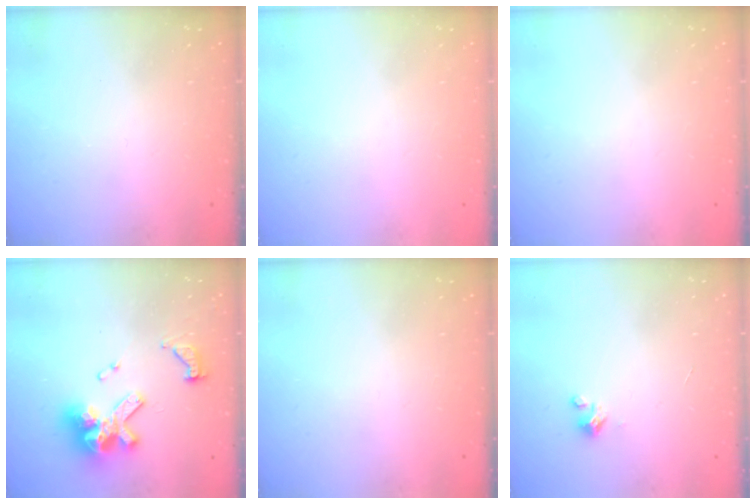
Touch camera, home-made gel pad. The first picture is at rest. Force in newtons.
{"total": 0.0}
{"total": 0.0}
{"total": 12.9, "press": 12.8, "slide": 1.4}
{"total": 0.0}
{"total": 2.0, "press": 2.0, "slide": 0.2}